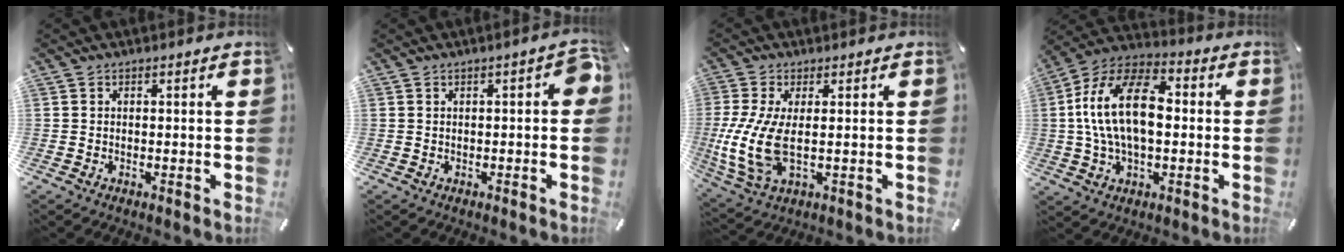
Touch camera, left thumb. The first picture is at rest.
{"total": 4.3, "force": [-0.2, 1.8, 3.9], "torque": [-0.053, 0.008, -0.006]}
{"total": 11.1, "force": [-0.1, 4.5, 10.1], "torque": [-0.230, -0.024, 0.001]}
{"total": 17.5, "force": [0.5, 10.4, 14.0], "torque": [-0.290, 0.010, 0.003]}